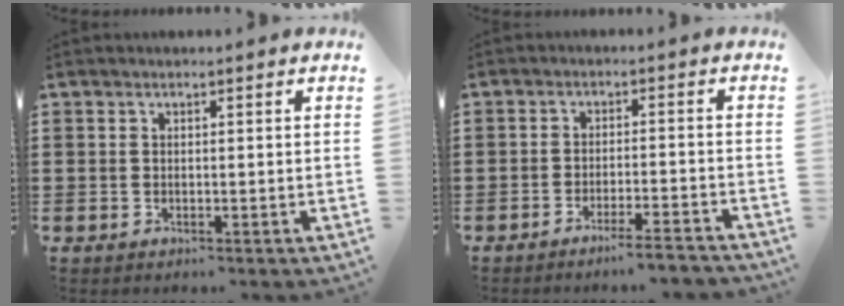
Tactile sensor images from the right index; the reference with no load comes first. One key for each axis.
{"total": 3.6, "fx": -3.2, "fy": -0.4, "fz": 1.5, "tx": -0.023, "ty": -0.004, "tz": -0.062}